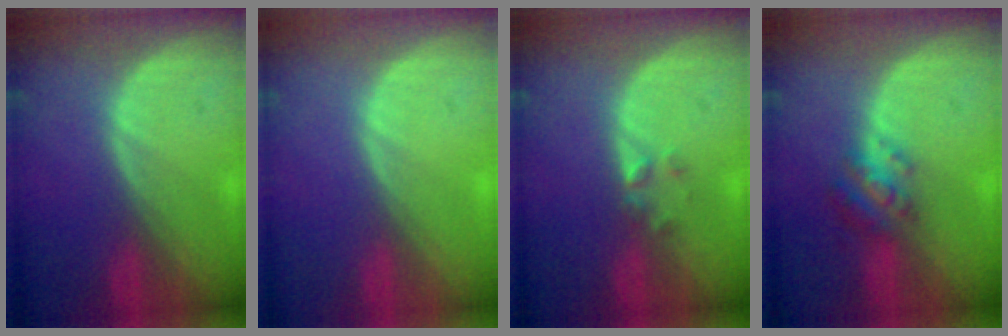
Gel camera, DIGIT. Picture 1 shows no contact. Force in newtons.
{"total": 0.6, "press": 0.1, "slide": 0.6}
{"total": 1.6, "press": 1.4, "slide": 0.9}
{"total": 4.8, "press": 4.6, "slide": 1.6}